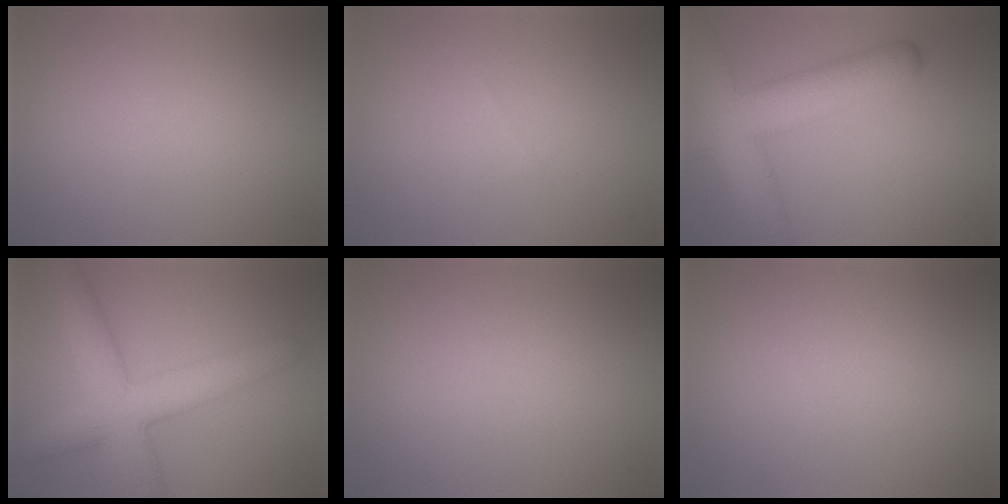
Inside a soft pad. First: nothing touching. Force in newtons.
{"total": 0.0}
{"total": 9.6, "press": 9.6, "slide": 0.6}
{"total": 7.2, "press": 7.2, "slide": 0.3}
{"total": 0.0}
{"total": 0.0}